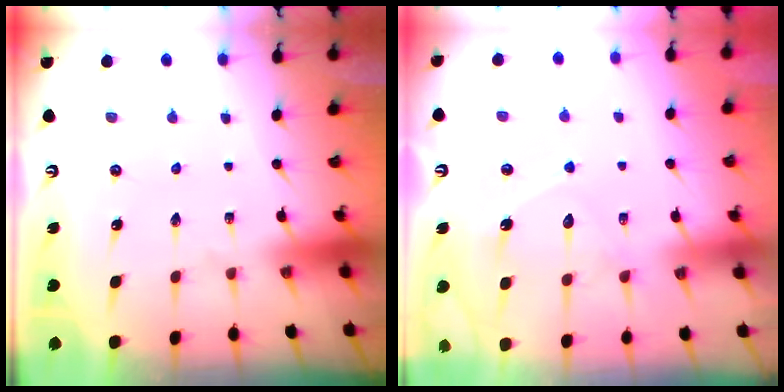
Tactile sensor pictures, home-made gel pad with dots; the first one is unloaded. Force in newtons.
{"total": 12.0, "press": 12.0, "slide": 1.1}